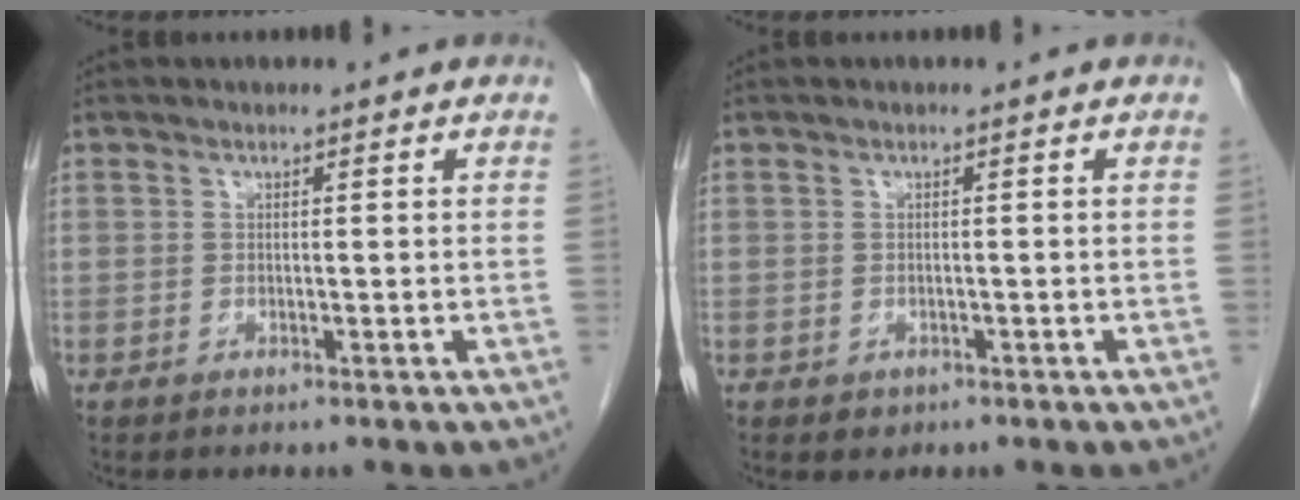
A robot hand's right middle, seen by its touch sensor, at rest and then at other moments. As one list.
[{"total": 1.0, "force": [-0.4, 0.9, 0.3], "torque": [-0.007, 0.002, 0.001]}]